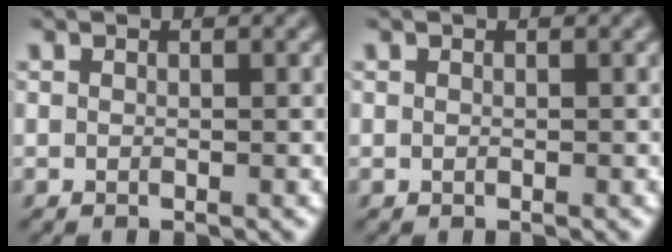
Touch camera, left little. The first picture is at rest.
{"total": 0.0}